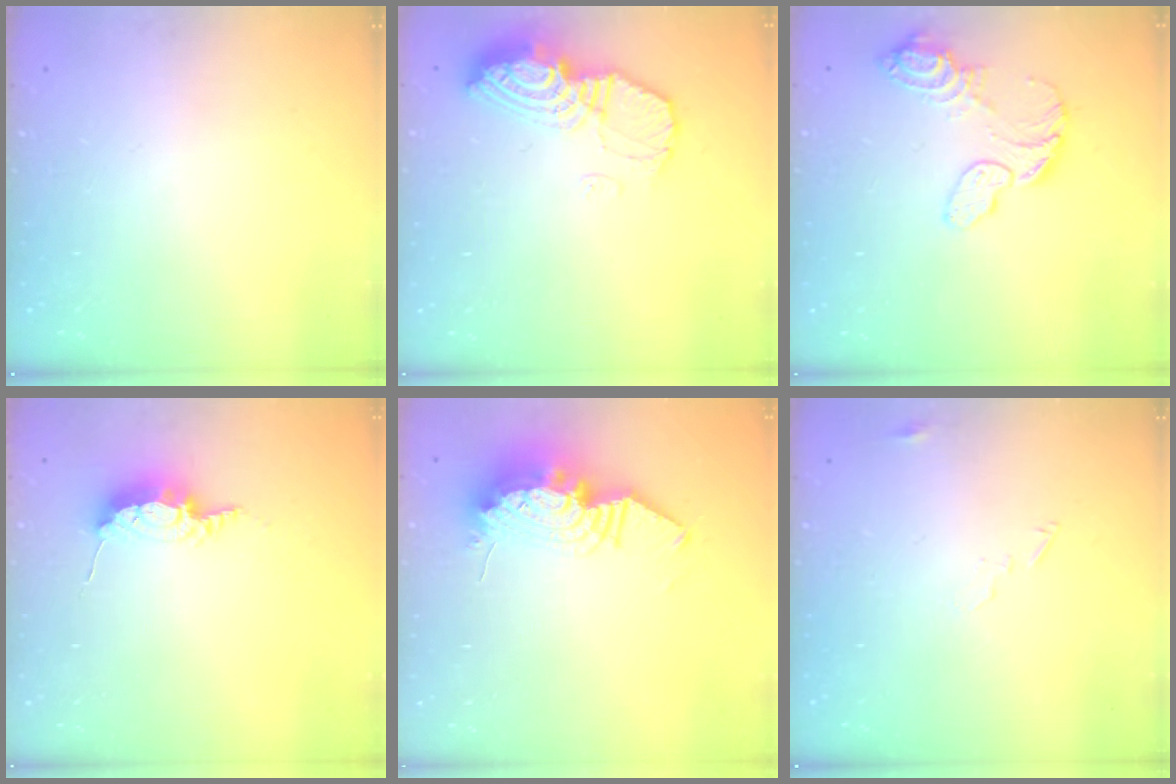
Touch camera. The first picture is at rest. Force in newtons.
{"total": 12.6, "press": 12.6, "slide": 1.2}
{"total": 10.9, "press": 10.8, "slide": 1.0}
{"total": 7.6, "press": 7.6, "slide": 0.2}
{"total": 13.7, "press": 13.7, "slide": 1.0}
{"total": 4.3, "press": 4.3, "slide": 0.3}